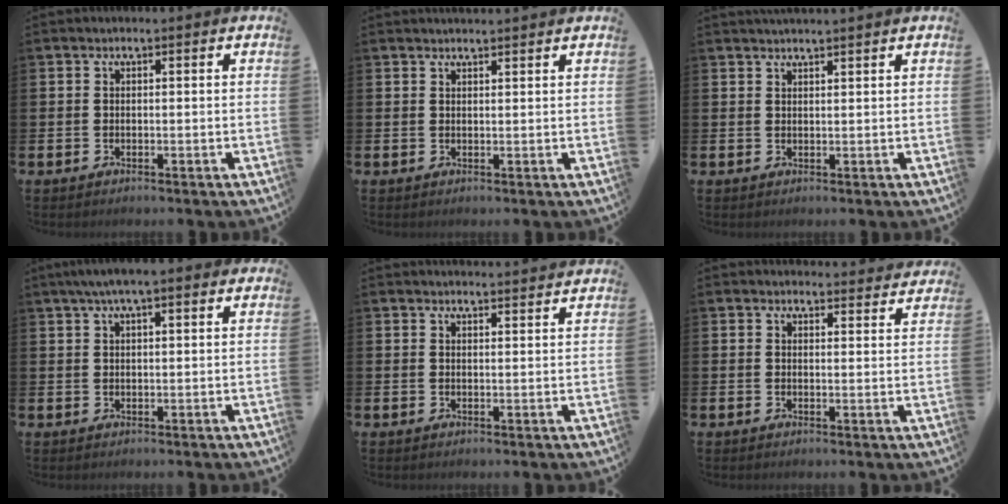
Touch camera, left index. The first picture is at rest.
{"total": 1.6, "force": [1.6, 0.0, 0.0], "torque": [0.011, -0.009, 0.026]}
{"total": 1.7, "force": [1.7, -0.2, 0.1], "torque": [0.003, -0.008, 0.030]}
{"total": 3.9, "force": [2.7, 0.8, 2.7], "torque": [-0.048, 0.001, 0.046]}
{"total": 2.3, "force": [2.3, -0.1, -0.1], "torque": [0.011, -0.019, 0.039]}
{"total": 2.9, "force": [2.9, 0.4, -0.1], "torque": [0.010, -0.021, 0.050]}